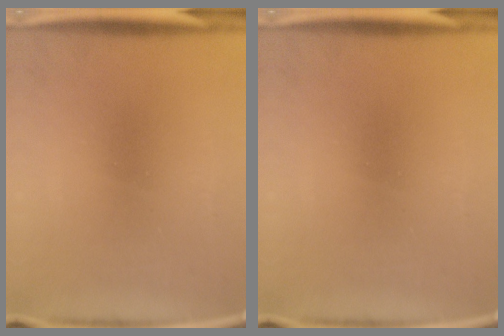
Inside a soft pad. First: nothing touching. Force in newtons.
{"total": 0.0}